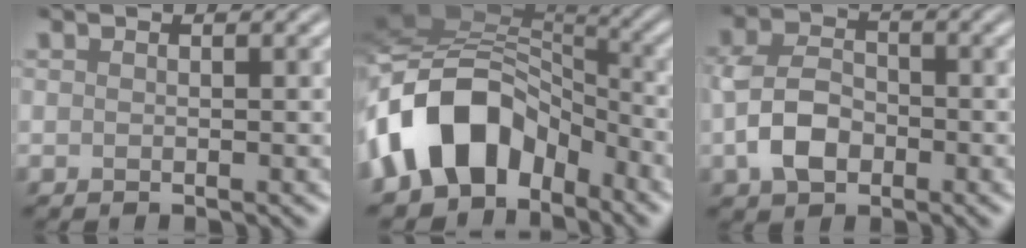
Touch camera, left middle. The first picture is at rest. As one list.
[{"total": 11.8, "force": [-4.2, 8.0, 7.5], "torque": [-0.139, 0.023, -0.089]}, {"total": 4.7, "force": [-1.3, 3.4, 3.0], "torque": [-0.067, 0.003, -0.027]}]